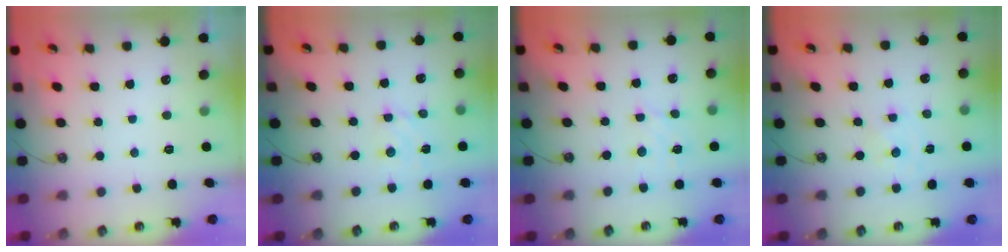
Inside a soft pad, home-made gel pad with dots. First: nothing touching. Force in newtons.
{"total": 2.8, "press": 2.8, "slide": 0.4}
{"total": 3.9, "press": 3.9, "slide": 0.5}
{"total": 0.0}